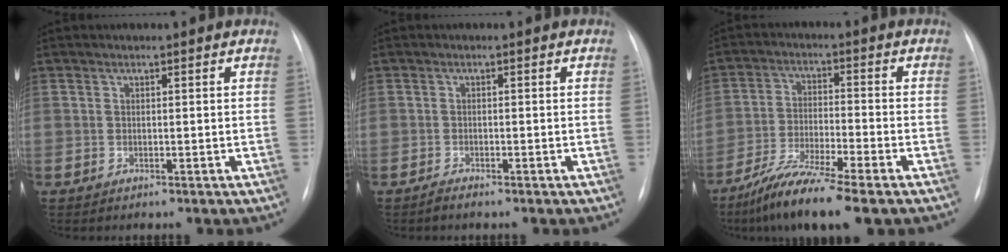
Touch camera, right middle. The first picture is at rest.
{"total": 1.0, "force": [-0.9, -0.1, 0.4], "torque": [-0.016, -0.004, -0.017]}
{"total": 10.0, "force": [-7.4, 0.1, 6.8], "torque": [-0.134, -0.033, -0.134]}